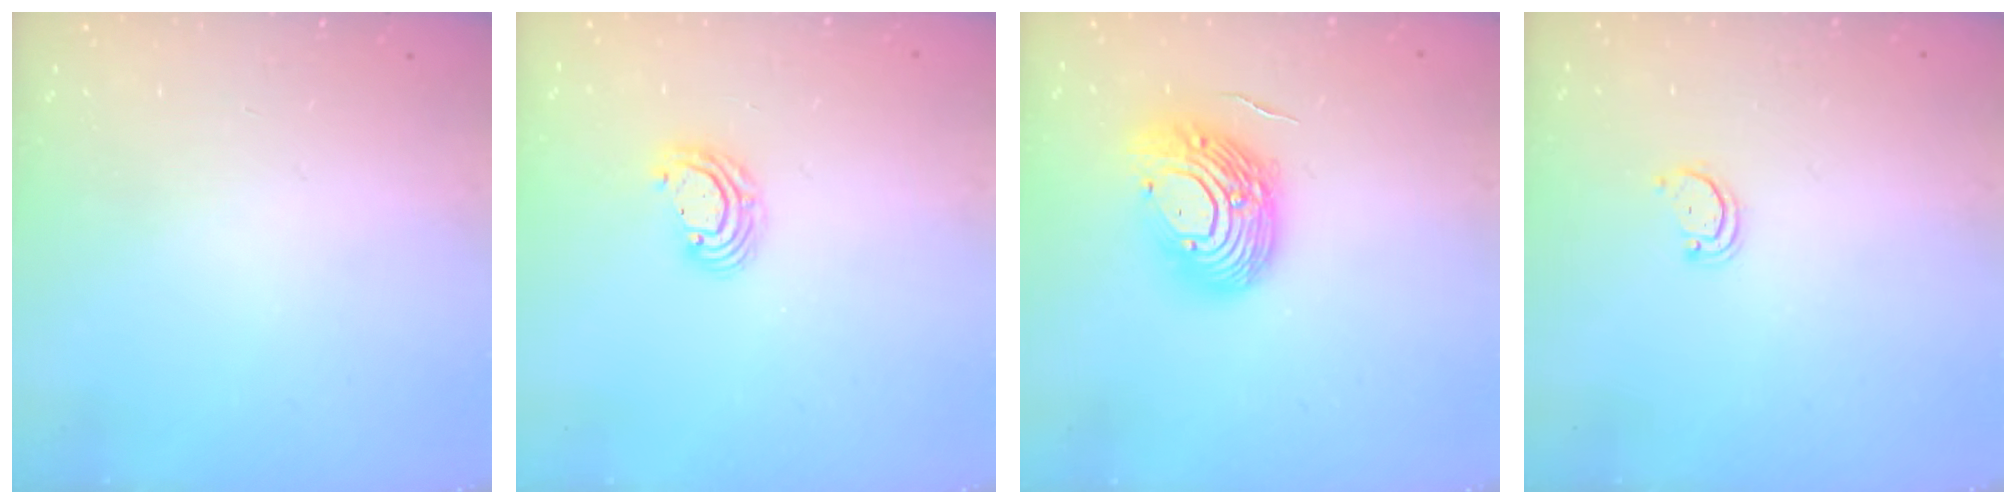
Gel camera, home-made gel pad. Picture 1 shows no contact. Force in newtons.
{"total": 6.3, "press": 6.3, "slide": 0.8}
{"total": 14.5, "press": 14.4, "slide": 1.9}
{"total": 2.2, "press": 2.2, "slide": 0.2}